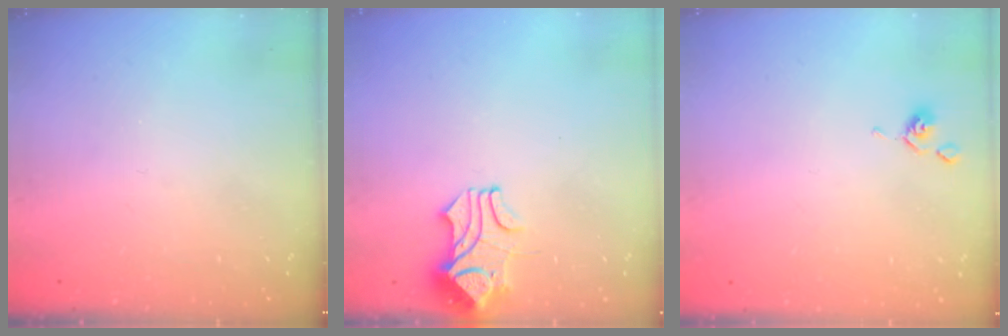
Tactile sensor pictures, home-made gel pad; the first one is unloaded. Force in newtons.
{"total": 1.7, "press": 1.3, "slide": 1.1}
{"total": 0.8, "press": 0.8, "slide": 0.2}